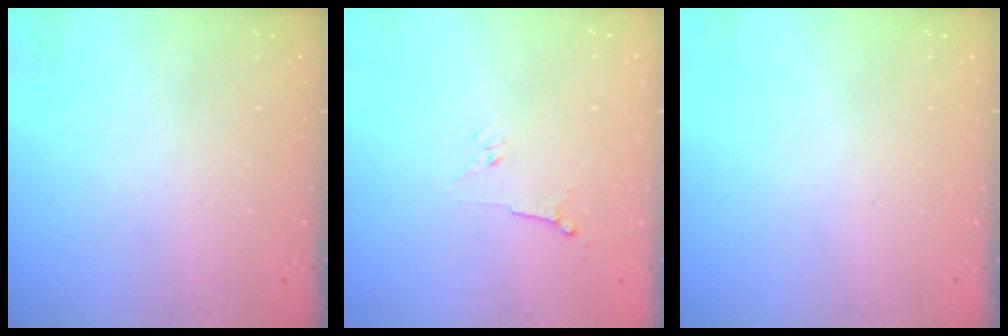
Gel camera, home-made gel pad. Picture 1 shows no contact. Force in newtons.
{"total": 3.0, "press": 2.9, "slide": 0.8}
{"total": 0.0}